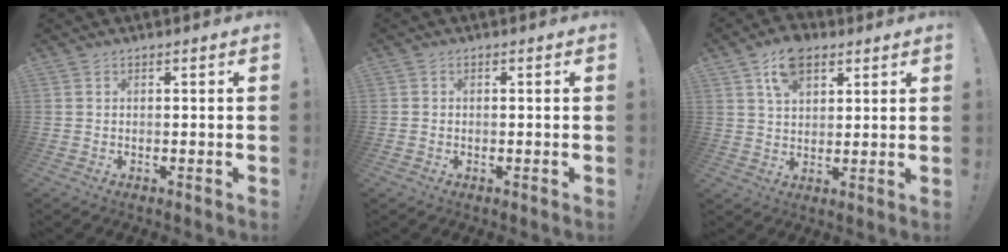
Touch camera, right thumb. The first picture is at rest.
{"total": 0.8, "force": [-0.4, 0.6, 0.0], "torque": [-0.005, 0.004, -0.005]}
{"total": 9.3, "force": [5.2, 5.8, 5.0], "torque": [-0.080, -0.012, 0.097]}